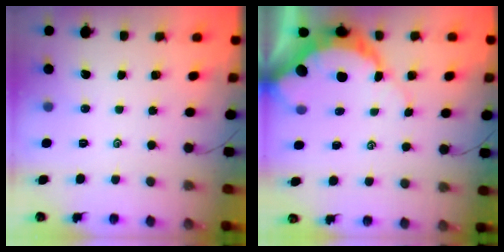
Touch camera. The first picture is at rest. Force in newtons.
{"total": 7.9, "press": 7.8, "slide": 0.8}